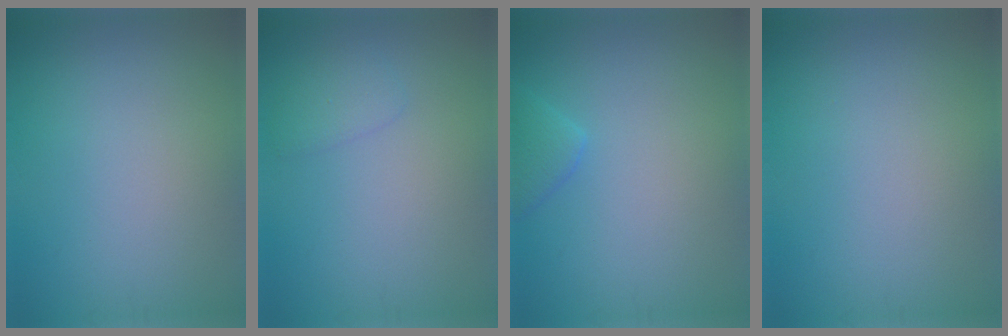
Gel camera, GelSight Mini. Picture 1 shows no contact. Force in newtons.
{"total": 1.3, "press": 1.3, "slide": 0.0}
{"total": 1.8, "press": 1.8, "slide": 0.1}
{"total": 0.0}